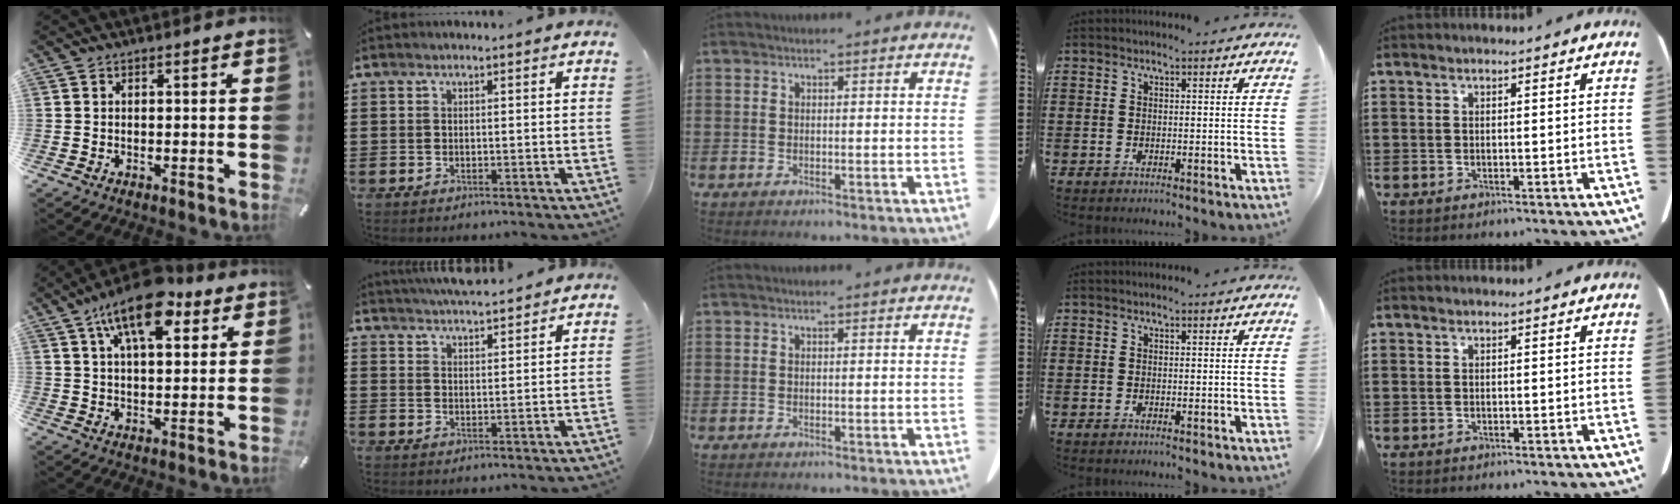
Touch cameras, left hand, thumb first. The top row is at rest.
{"thumb": {"total": 14.8, "force": [8.3, 6.8, 10.2], "torque": [-0.164, -0.022, 0.141]}, "index": {"total": 4.3, "force": [4.3, 0.0, 0.7], "torque": [-0.027, -0.018, 0.078]}}